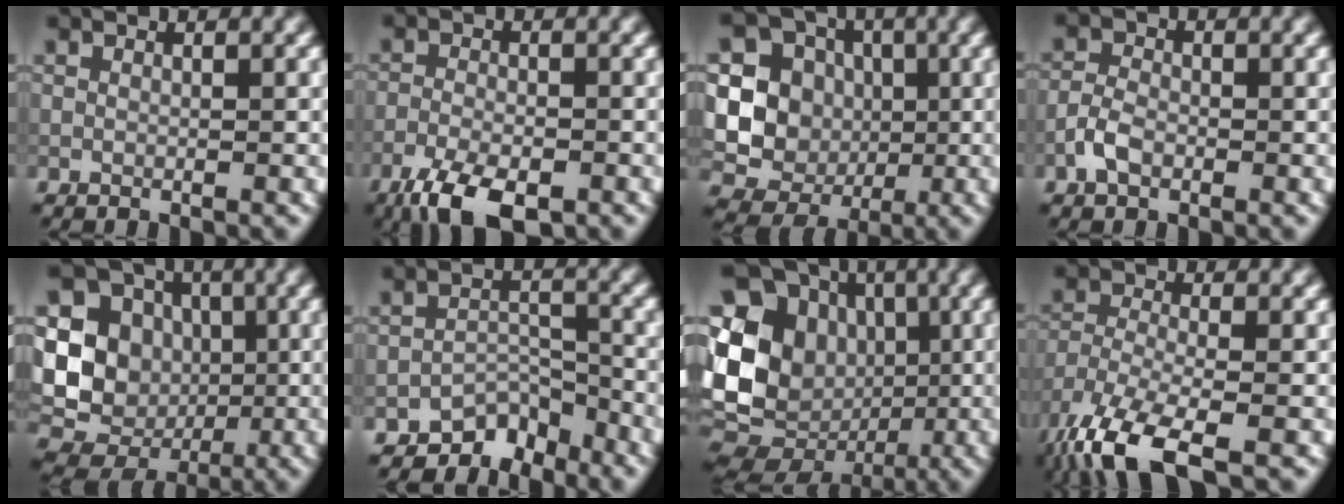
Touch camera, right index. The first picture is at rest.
{"total": 6.3, "force": [-4.3, 2.2, 4.0], "torque": [-0.080, -0.012, -0.082]}
{"total": 12.5, "force": [-0.3, 11.9, 3.9], "torque": [-0.100, 0.006, -0.019]}
{"total": 2.3, "force": [-1.2, 1.5, 1.4], "torque": [-0.027, 0.005, -0.030]}
{"total": 11.0, "force": [0.2, 9.9, 4.9], "torque": [-0.096, -0.009, -0.014]}
{"total": 4.0, "force": [-3.5, 1.7, 0.9], "torque": [0.004, 0.005, -0.061]}
{"total": 16.8, "force": [-0.4, 14.7, 8.2], "torque": [-0.182, 0.011, -0.029]}
{"total": 10.0, "force": [-6.9, 3.3, 6.3], "torque": [-0.145, -0.025, -0.139]}